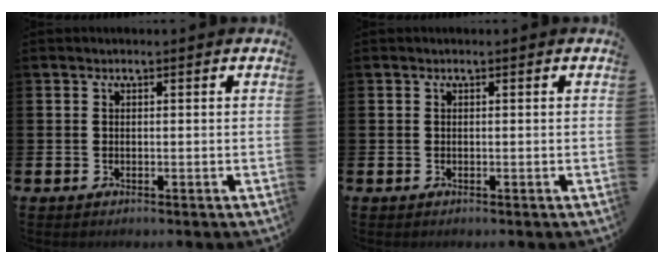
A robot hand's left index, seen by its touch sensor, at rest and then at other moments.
{"total": 0.0}